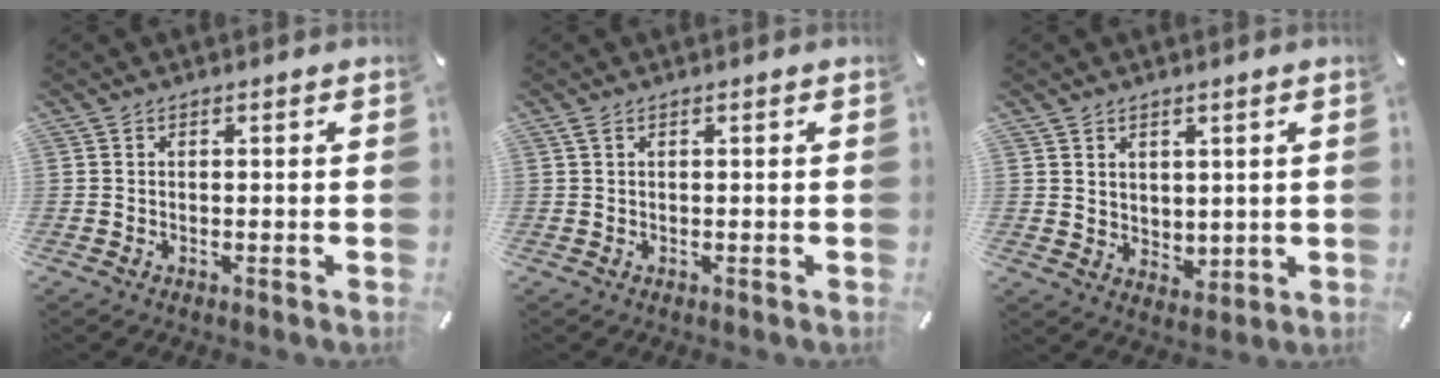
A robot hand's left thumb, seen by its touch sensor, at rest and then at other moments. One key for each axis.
{"total": 0.7, "fx": 0.2, "fy": 0.1, "fz": 0.6, "tx": -0.012, "ty": 0.001, "tz": 0.004}
{"total": 4.6, "fx": 3.0, "fy": 3.5, "fz": -0.4, "tx": 0.020, "ty": -0.022, "tz": 0.053}